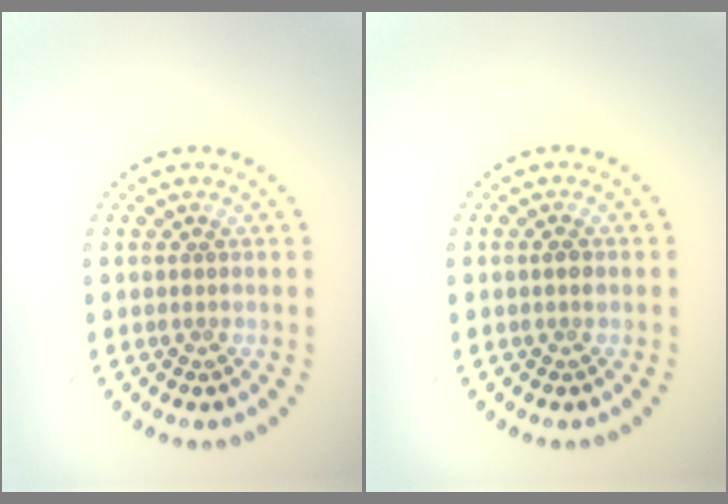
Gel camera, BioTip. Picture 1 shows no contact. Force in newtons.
{"total": 0.9, "press": 0.8, "slide": 0.3}